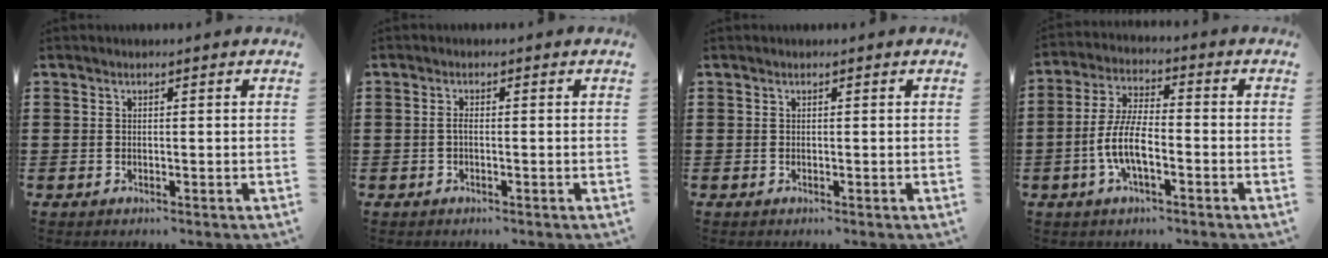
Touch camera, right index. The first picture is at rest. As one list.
[{"total": 1.2, "force": [-0.4, 0.3, 1.1], "torque": [-0.030, -0.003, -0.010]}, {"total": 0.0}, {"total": 7.5, "force": [-2.5, 2.5, 6.6], "torque": [-0.159, -0.012, -0.055]}]